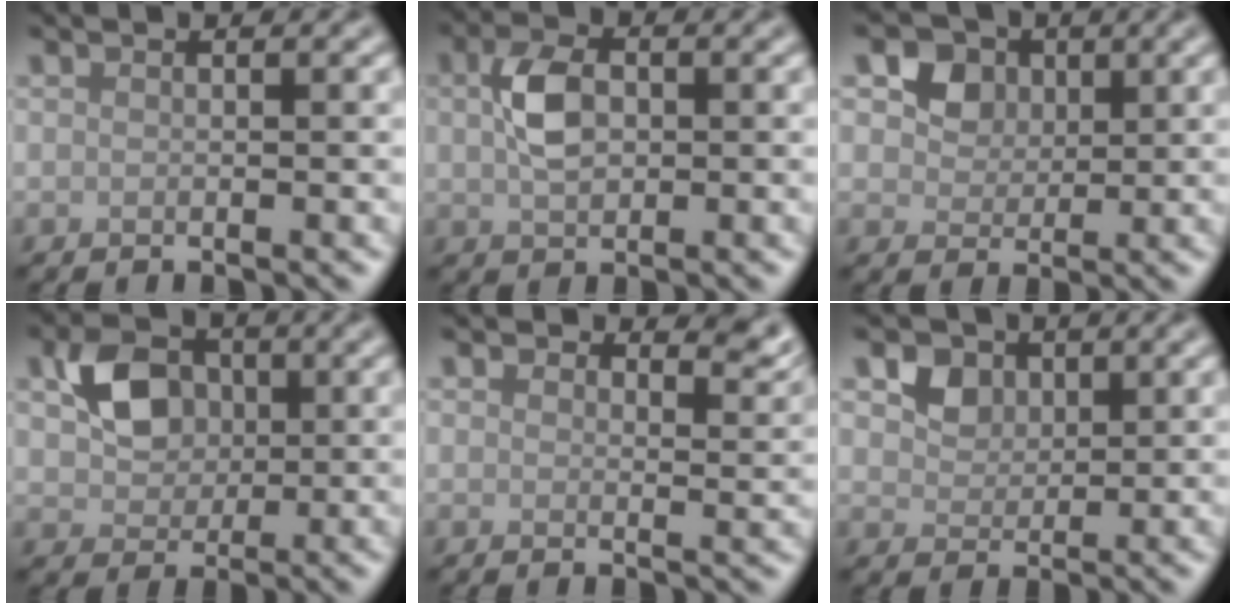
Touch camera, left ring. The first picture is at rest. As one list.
[{"total": 3.7, "force": [0.4, 2.4, 2.8], "torque": [-0.058, 0.006, 0.003]}, {"total": 4.0, "force": [1.8, 3.1, 1.8], "torque": [-0.037, -0.011, 0.035]}, {"total": 4.5, "force": [0.9, 3.6, 2.7], "torque": [-0.050, 0.002, 0.014]}, {"total": 3.0, "force": [2.2, 1.5, 1.5], "torque": [-0.021, -0.008, 0.029]}, {"total": 2.8, "force": [1.3, 2.2, 1.2], "torque": [-0.029, -0.009, 0.028]}]